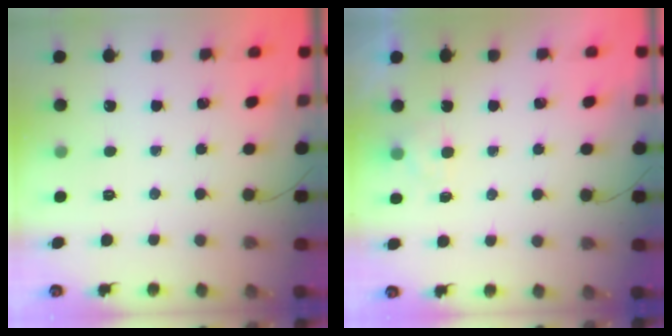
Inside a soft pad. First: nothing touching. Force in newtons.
{"total": 1.3, "press": 0.7, "slide": 1.0}